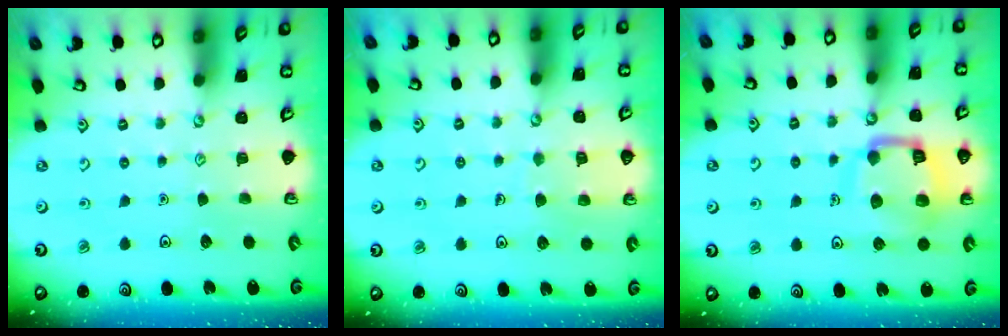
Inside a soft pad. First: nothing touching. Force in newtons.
{"total": 6.8, "press": 6.7, "slide": 0.5}
{"total": 15.5, "press": 15.4, "slide": 1.6}